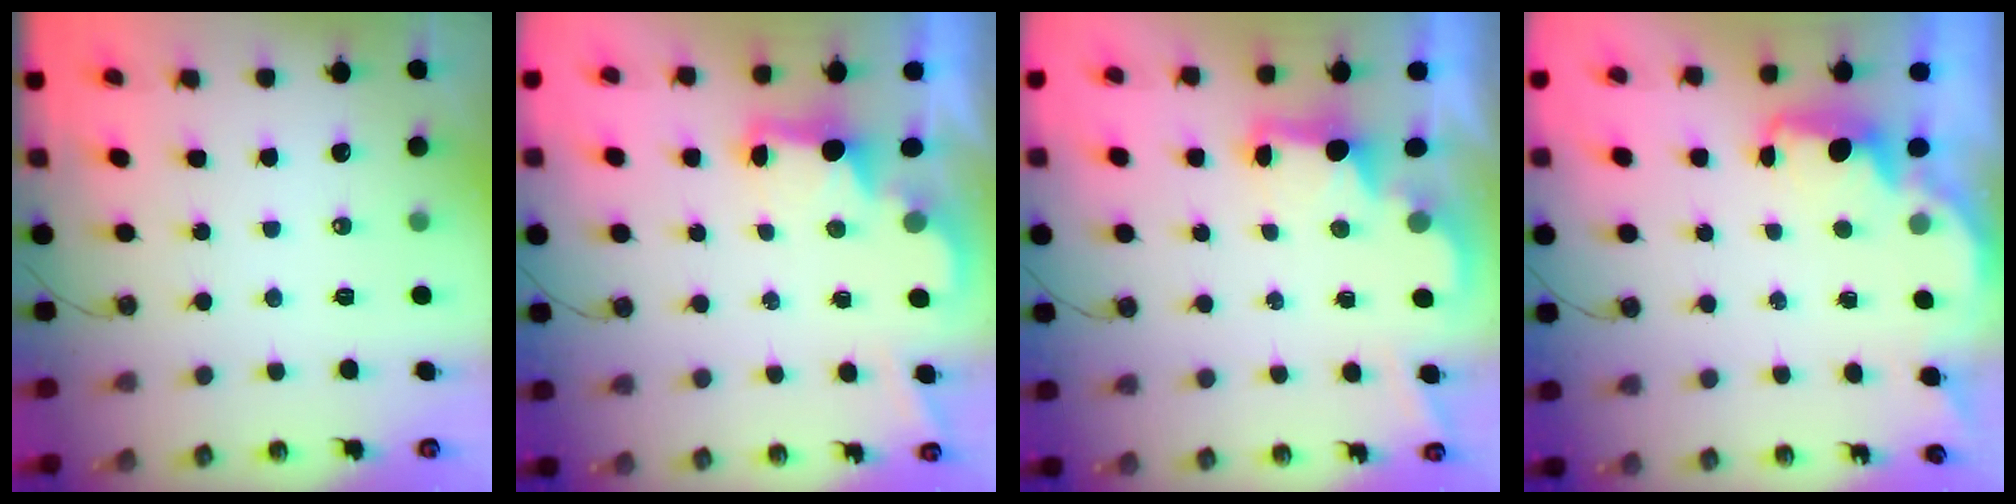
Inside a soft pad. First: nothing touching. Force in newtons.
{"total": 2.1, "press": 2.0, "slide": 0.7}
{"total": 2.1, "press": 2.0, "slide": 0.7}
{"total": 2.0, "press": 1.8, "slide": 0.8}